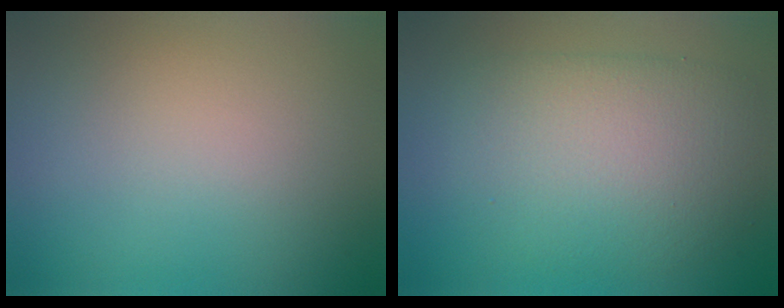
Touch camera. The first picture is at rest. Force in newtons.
{"total": 6.1, "press": 6.1, "slide": 0.2}